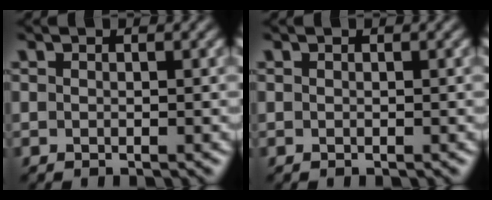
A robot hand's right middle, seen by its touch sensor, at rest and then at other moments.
{"total": 0.0}